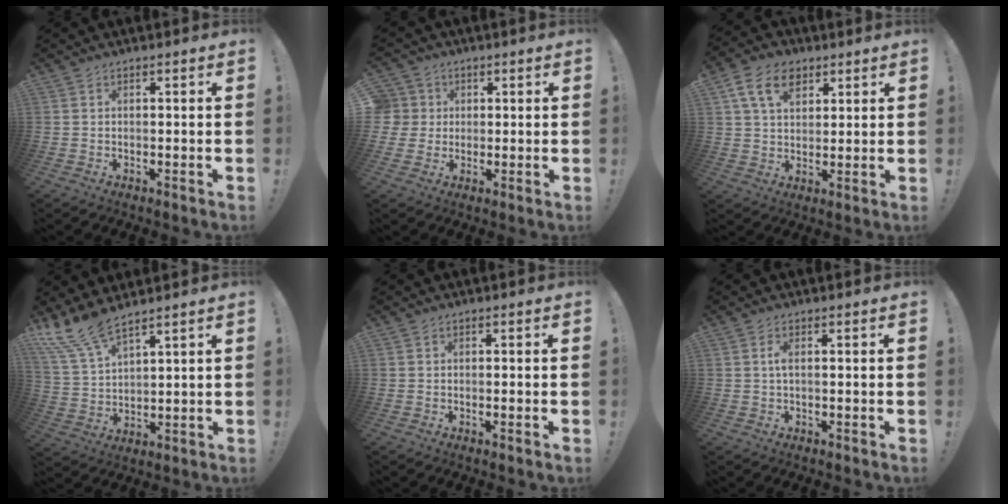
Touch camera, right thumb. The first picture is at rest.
{"total": 6.0, "force": [1.1, 5.8, 1.1], "torque": [-0.027, -0.003, 0.024]}
{"total": 10.9, "force": [5.2, 7.3, 6.2], "torque": [-0.097, -0.007, 0.098]}
{"total": 9.3, "force": [8.1, 2.1, 4.0], "torque": [-0.098, -0.045, 0.158]}
{"total": 0.8, "force": [-0.2, -0.3, 0.7], "torque": [-0.014, 0.001, -0.003]}
{"total": 1.8, "force": [0.0, 0.4, 1.8], "torque": [-0.041, 0.005, 0.000]}